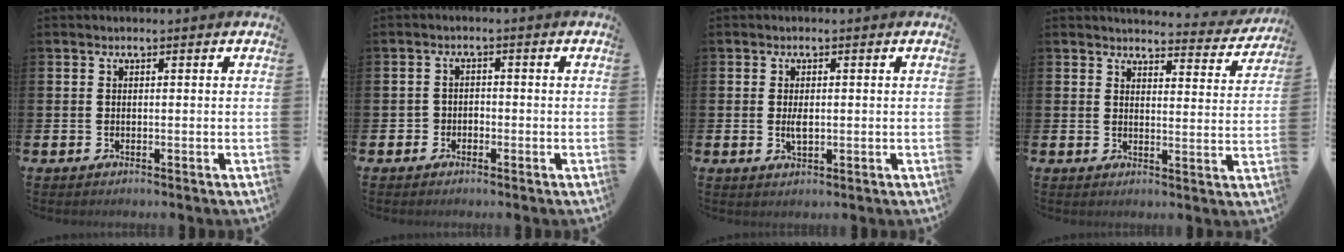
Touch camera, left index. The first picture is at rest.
{"total": 1.8, "force": [-1.2, 1.3, 0.1], "torque": [-0.005, 0.003, -0.027]}
{"total": 2.0, "force": [0.0, 0.9, 1.8], "torque": [-0.034, 0.001, -0.001]}
{"total": 3.5, "force": [3.4, 0.5, 0.4], "torque": [-0.006, -0.032, 0.054]}